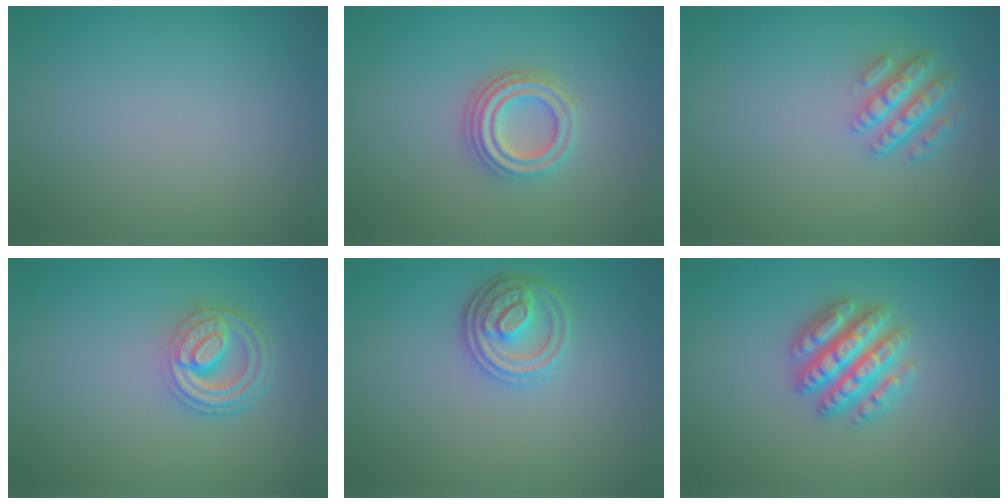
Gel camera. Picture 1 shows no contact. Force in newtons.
{"total": 3.6, "press": 3.0, "slide": 2.0}
{"total": 4.3, "press": 3.2, "slide": 2.8}
{"total": 4.5, "press": 3.3, "slide": 3.0}
{"total": 3.0, "press": 2.8, "slide": 1.0}
{"total": 4.7, "press": 4.7, "slide": 0.8}